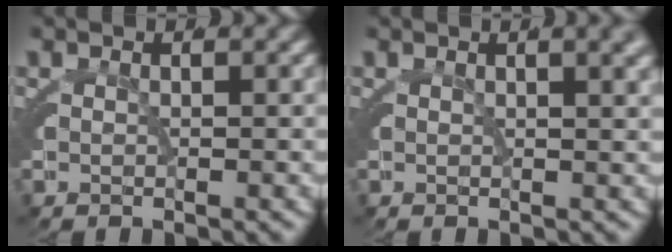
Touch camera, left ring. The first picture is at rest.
{"total": 1.7, "force": [0.9, -0.2, 1.4], "torque": [-0.014, 0.006, 0.014]}